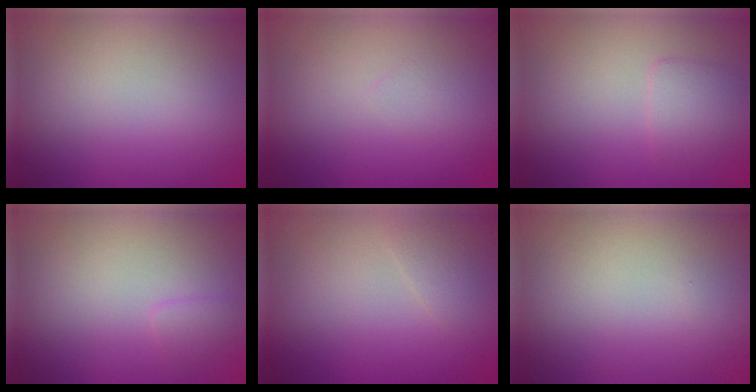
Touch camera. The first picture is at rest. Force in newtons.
{"total": 0.6, "press": 0.6, "slide": 0.1}
{"total": 1.6, "press": 1.6, "slide": 0.3}
{"total": 0.7, "press": 0.7, "slide": 0.1}
{"total": 0.9, "press": 0.9, "slide": 0.0}
{"total": 0.0}